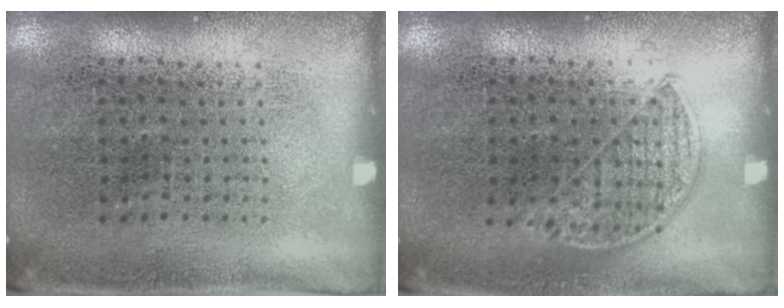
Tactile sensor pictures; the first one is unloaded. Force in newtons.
{"total": 0.8, "press": 0.6, "slide": 0.4}